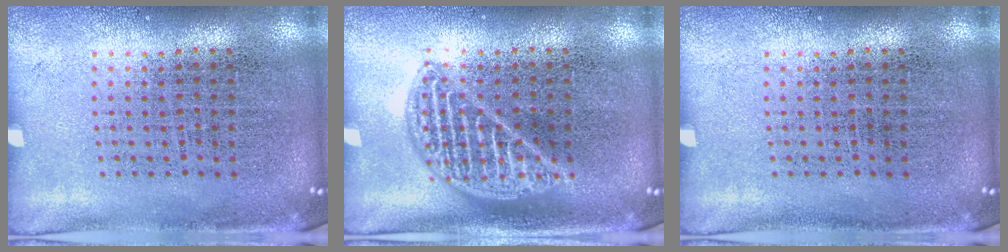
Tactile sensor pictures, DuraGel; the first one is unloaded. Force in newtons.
{"total": 2.1, "press": 2.1, "slide": 0.2}
{"total": 0.0}